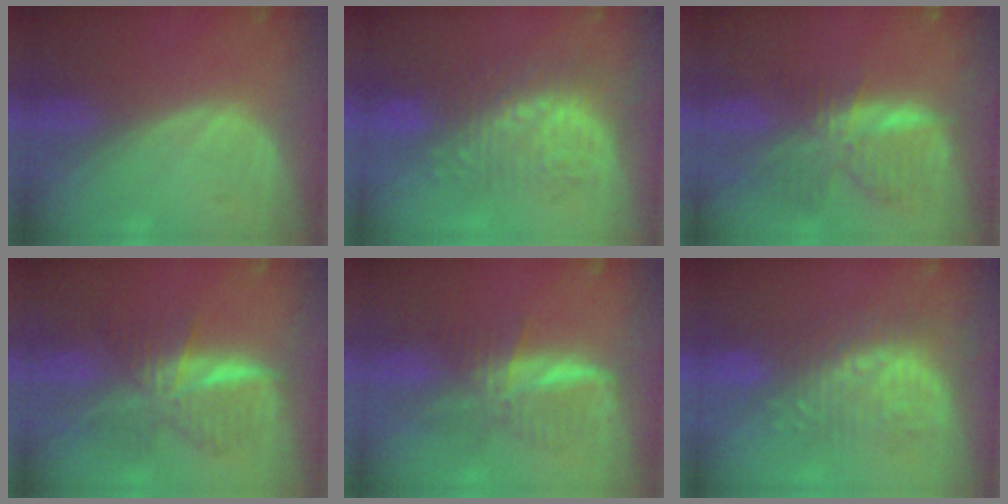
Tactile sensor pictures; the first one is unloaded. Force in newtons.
{"total": 9.1, "press": 8.5, "slide": 3.2}
{"total": 8.5, "press": 7.4, "slide": 4.2}
{"total": 7.7, "press": 7.7, "slide": 0.3}
{"total": 5.9, "press": 5.8, "slide": 0.8}
{"total": 9.6, "press": 8.5, "slide": 4.4}